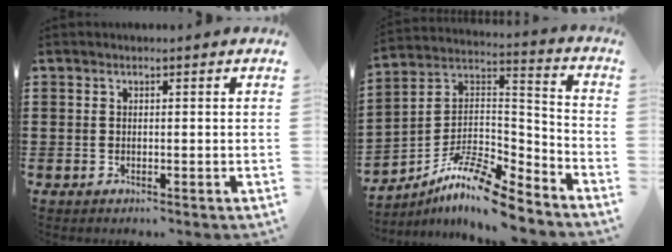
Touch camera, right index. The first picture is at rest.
{"total": 11.0, "force": [-9.2, 2.2, 5.5], "torque": [-0.110, 0.016, -0.184]}